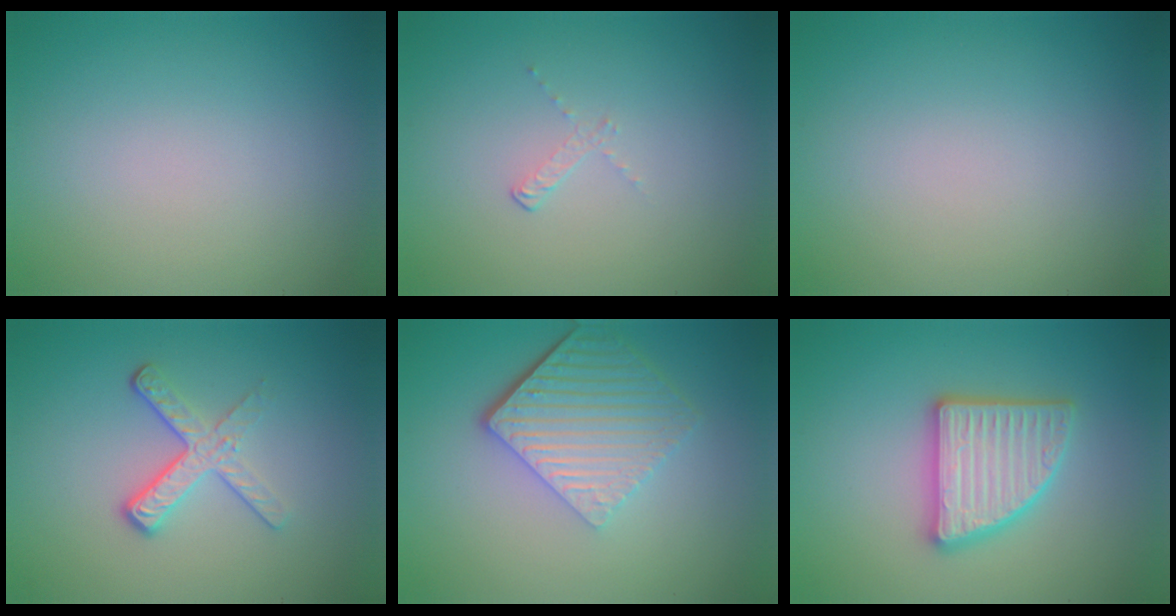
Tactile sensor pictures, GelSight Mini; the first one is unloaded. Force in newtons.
{"total": 0.8, "press": 0.3, "slide": 0.7}
{"total": 0.0}
{"total": 3.5, "press": 2.3, "slide": 2.7}
{"total": 6.2, "press": 4.2, "slide": 4.6}
{"total": 5.0, "press": 4.9, "slide": 0.8}